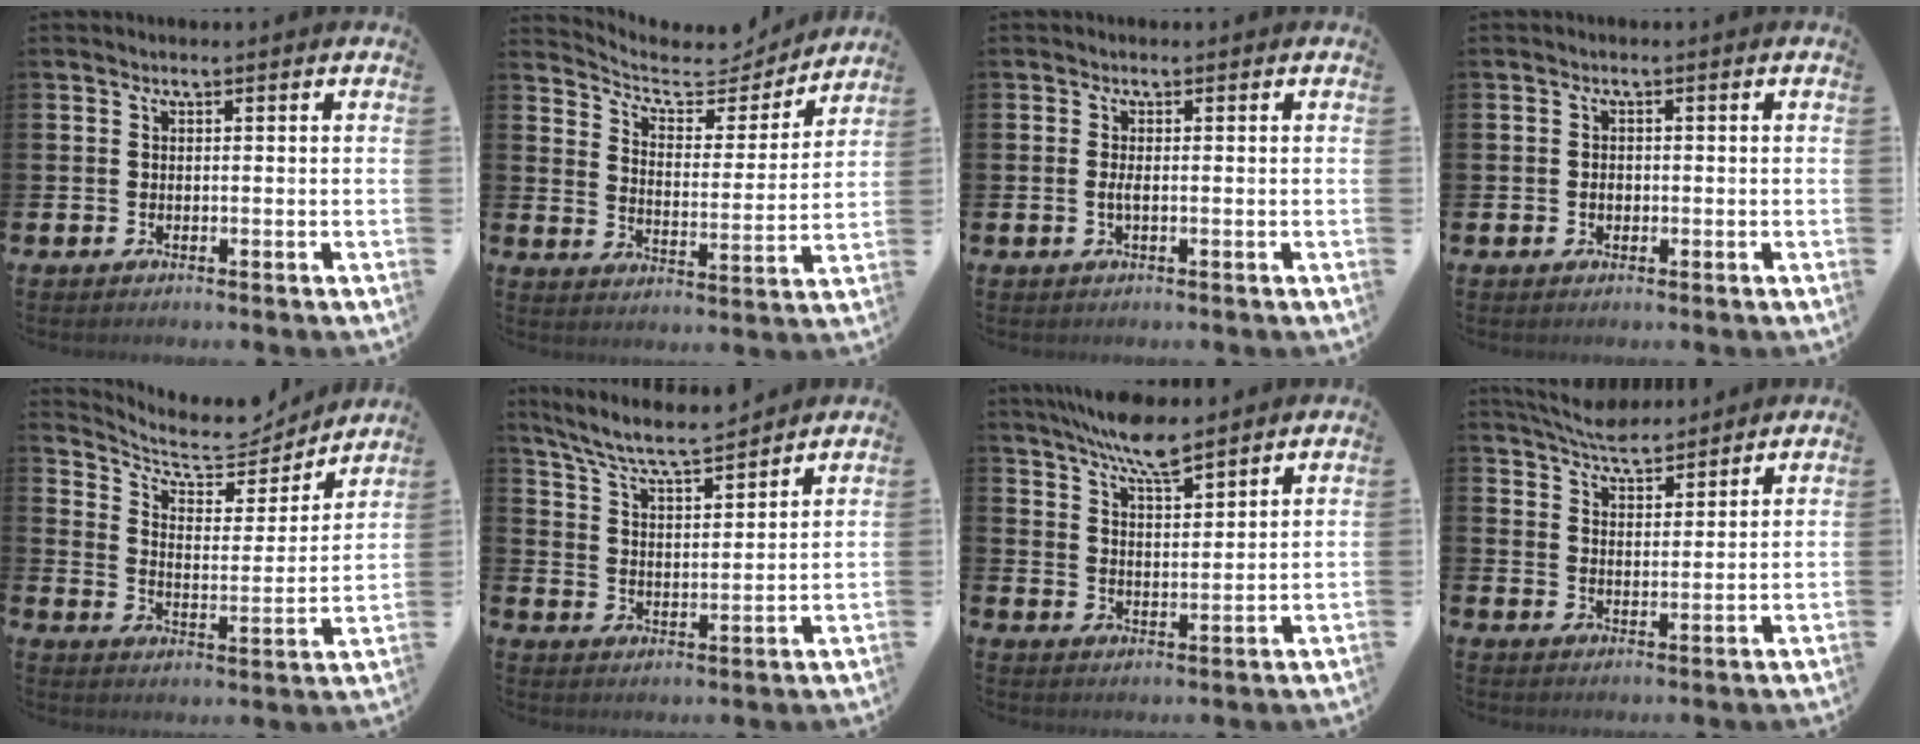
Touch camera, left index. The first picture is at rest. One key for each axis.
{"total": 7.0, "fx": 6.3, "fy": 2.5, "fz": 1.7, "tx": -0.066, "ty": -0.049, "tz": 0.106}
{"total": 1.0, "fx": -0.2, "fy": 0.2, "fz": 1.0, "tx": -0.025, "ty": 0.003, "tz": -0.003}
{"total": 1.1, "fx": -0.2, "fy": 0.9, "fz": 0.7, "tx": -0.004, "ty": 0.004, "tz": -0.007}
{"total": 7.4, "fx": 6.7, "fy": 2.5, "fz": 2.0, "tx": -0.064, "ty": -0.056, "tz": 0.109}
{"total": 7.4, "fx": 6.9, "fy": 0.6, "fz": 2.5, "tx": -0.080, "ty": -0.042, "tz": 0.121}
{"total": 7.1, "fx": 6.7, "fy": 0.8, "fz": 2.3, "tx": -0.061, "ty": -0.032, "tz": 0.121}
{"total": 5.6, "fx": 5.5, "fy": 0.8, "fz": 1.0, "tx": -0.033, "ty": -0.028, "tz": 0.099}